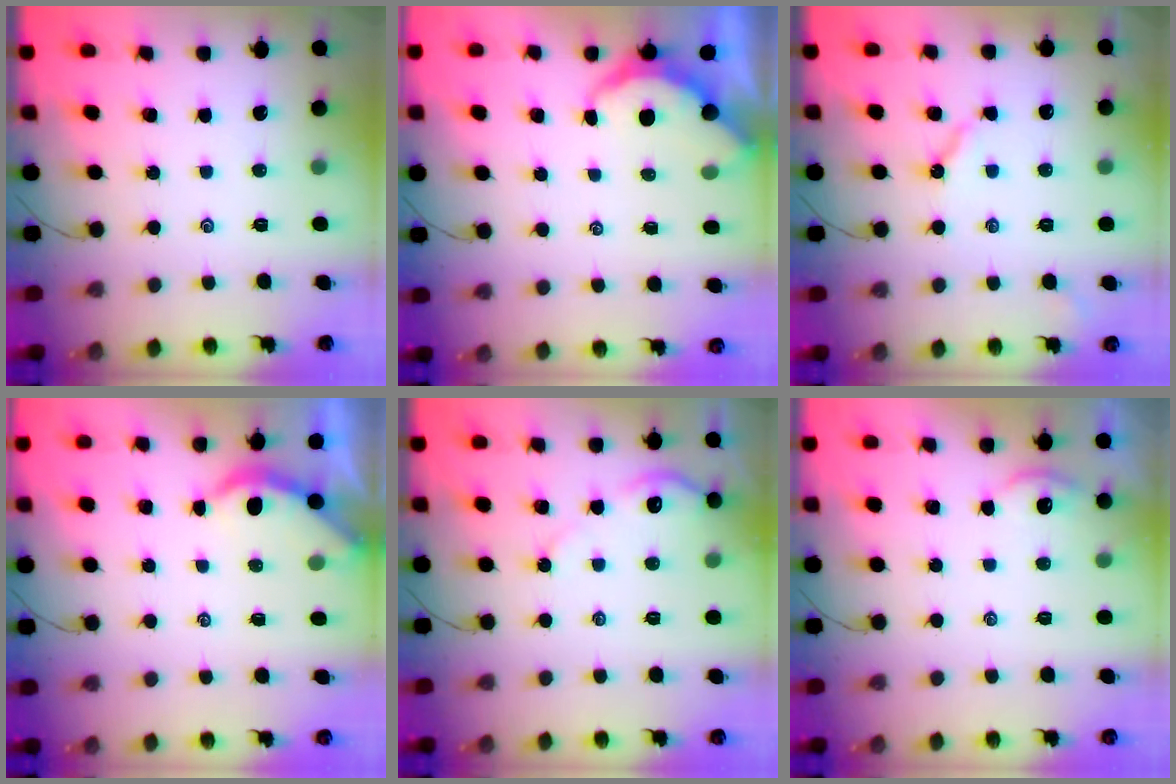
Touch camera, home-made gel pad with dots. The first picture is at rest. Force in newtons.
{"total": 3.2, "press": 3.2, "slide": 0.3}
{"total": 5.3, "press": 5.2, "slide": 0.7}
{"total": 2.3, "press": 2.3, "slide": 0.5}
{"total": 5.3, "press": 5.2, "slide": 0.5}
{"total": 2.2, "press": 2.2, "slide": 0.3}